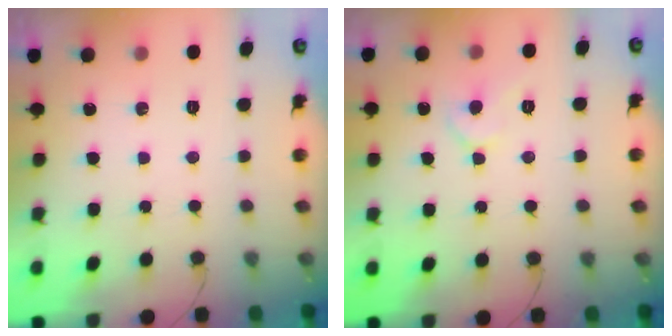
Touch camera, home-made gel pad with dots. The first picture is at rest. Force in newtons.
{"total": 6.5, "press": 6.4, "slide": 0.9}